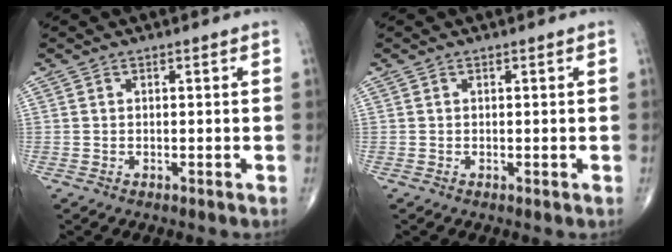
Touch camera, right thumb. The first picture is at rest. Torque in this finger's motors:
{"motor_torque": [0.38, 0.31, 0.06, 0.05, 0.01]}